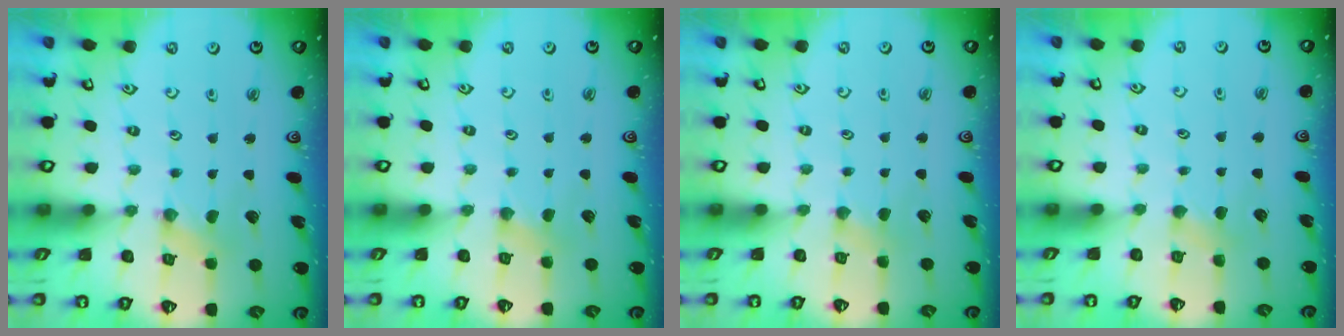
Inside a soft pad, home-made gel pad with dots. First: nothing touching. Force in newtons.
{"total": 2.0, "press": 2.0, "slide": 0.4}
{"total": 2.2, "press": 2.2, "slide": 0.4}
{"total": 2.8, "press": 2.8, "slide": 0.6}